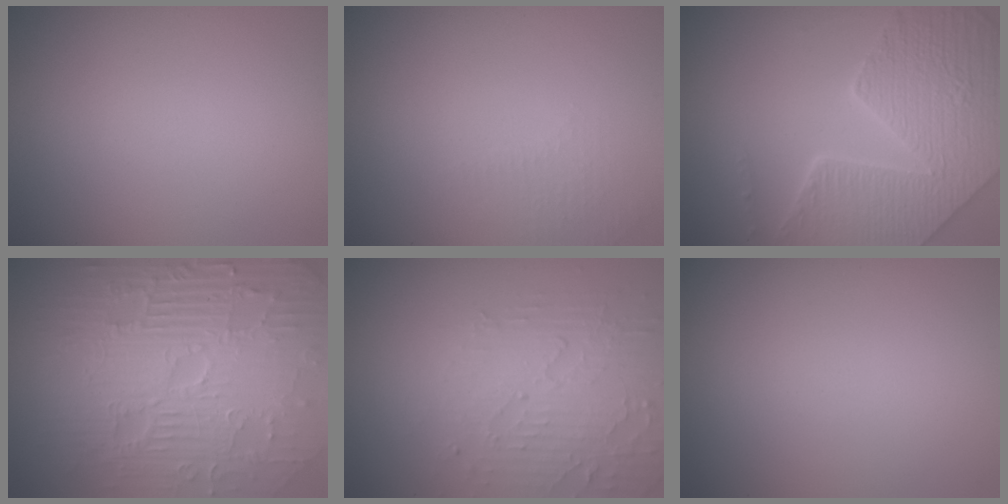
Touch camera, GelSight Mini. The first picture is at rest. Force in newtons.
{"total": 1.4, "press": 1.3, "slide": 0.4}
{"total": 8.5, "press": 6.1, "slide": 5.8}
{"total": 11.3, "press": 7.4, "slide": 8.6}
{"total": 5.0, "press": 3.3, "slide": 3.8}
{"total": 0.0}